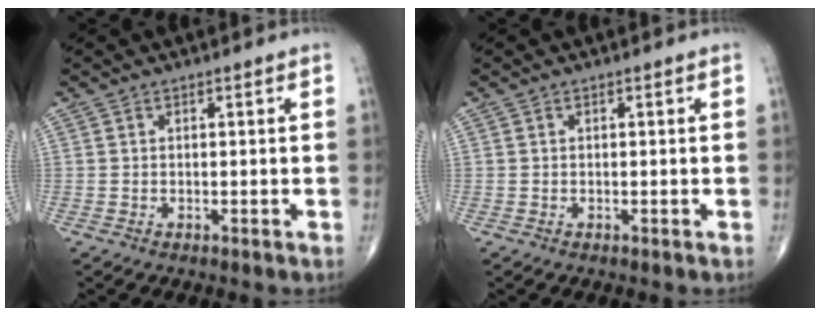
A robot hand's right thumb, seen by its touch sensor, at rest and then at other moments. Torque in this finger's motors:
{"motor_torque": [0.02, 0.01, -0.09, -0.05, 0.01]}